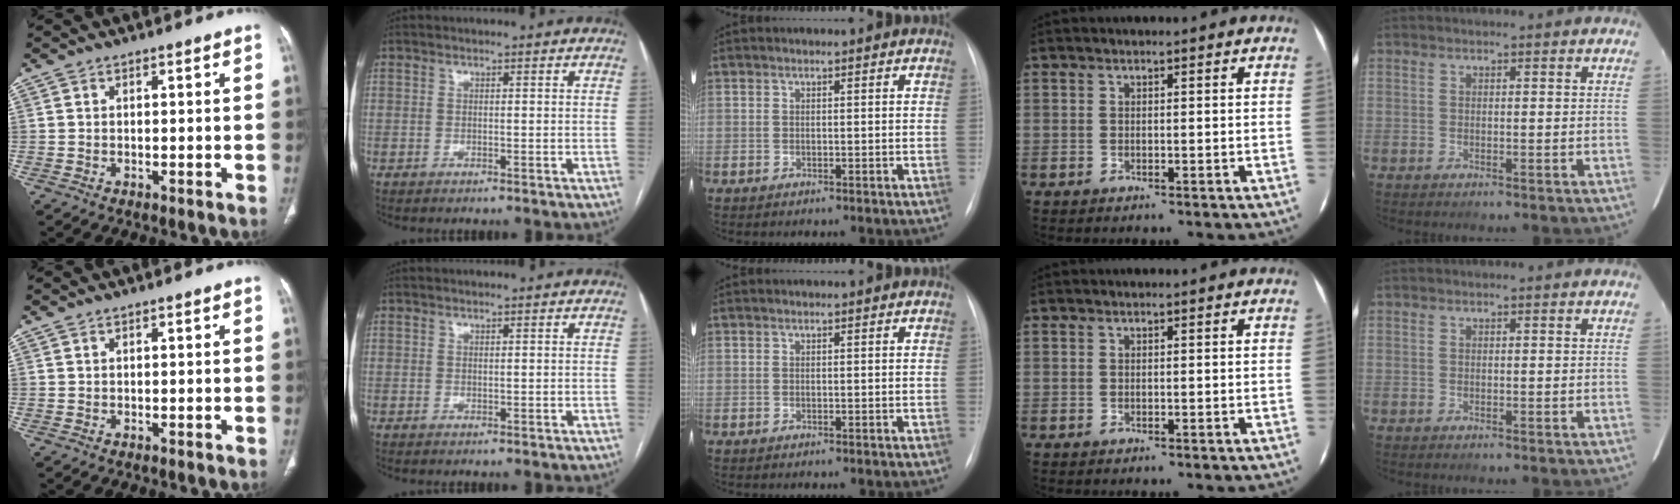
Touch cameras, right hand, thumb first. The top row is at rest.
{}